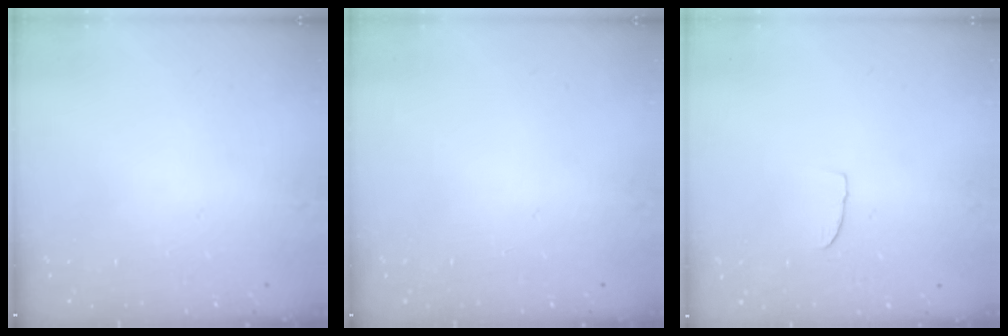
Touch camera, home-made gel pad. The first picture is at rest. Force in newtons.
{"total": 0.0}
{"total": 3.3, "press": 3.3, "slide": 0.3}